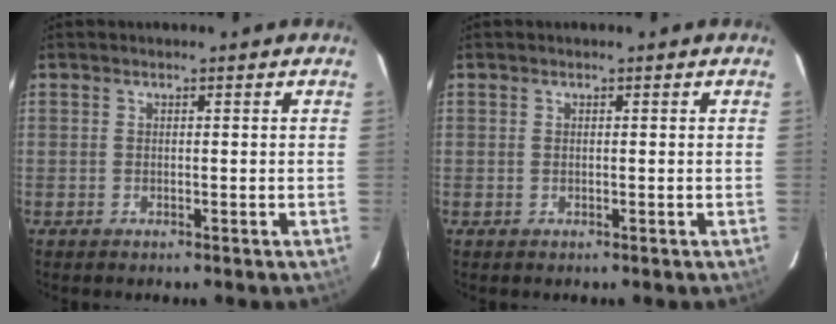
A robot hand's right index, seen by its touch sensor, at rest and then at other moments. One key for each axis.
{"total": 0.0}